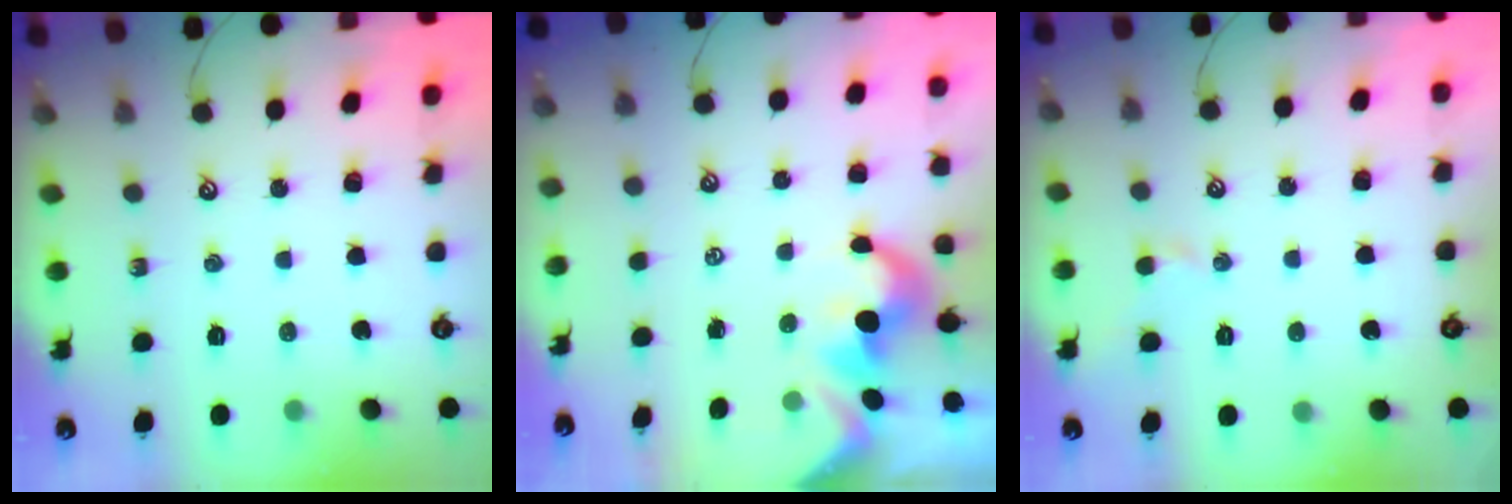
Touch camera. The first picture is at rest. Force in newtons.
{"total": 1.2, "press": 0.9, "slide": 0.8}
{"total": 1.2, "press": 0.9, "slide": 0.7}